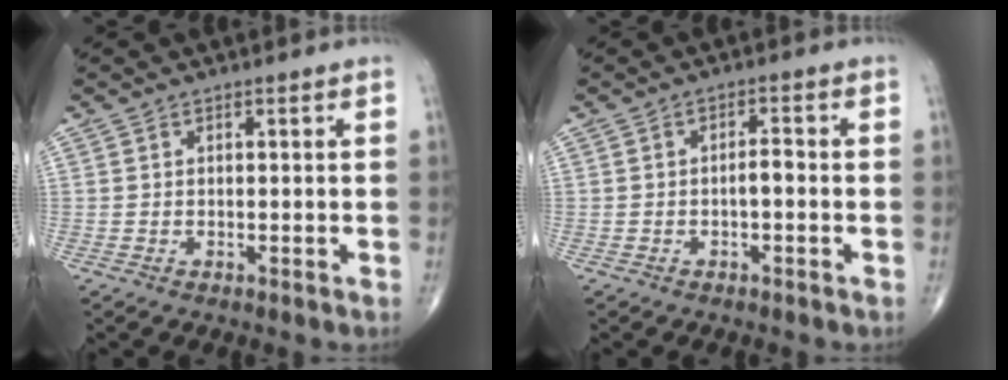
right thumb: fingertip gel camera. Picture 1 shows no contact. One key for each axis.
{"total": 2.3, "fx": -0.6, "fy": 0.9, "fz": 2.0, "tx": -0.028, "ty": 0.010, "tz": -0.011}